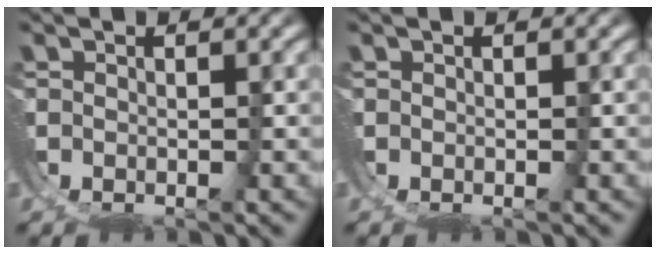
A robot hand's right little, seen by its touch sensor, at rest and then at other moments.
{"total": 0.0}